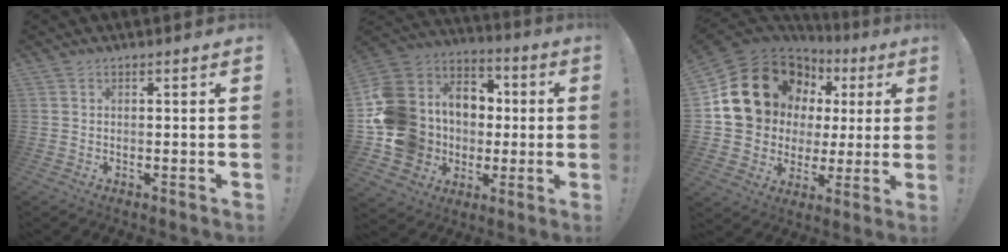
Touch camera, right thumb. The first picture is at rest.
{"total": 19.8, "force": [-1.5, 17.8, 8.5], "torque": [-0.170, 0.009, 0.030]}
{"total": 21.3, "force": [9.2, 15.8, 10.9], "torque": [-0.172, -0.045, 0.208]}